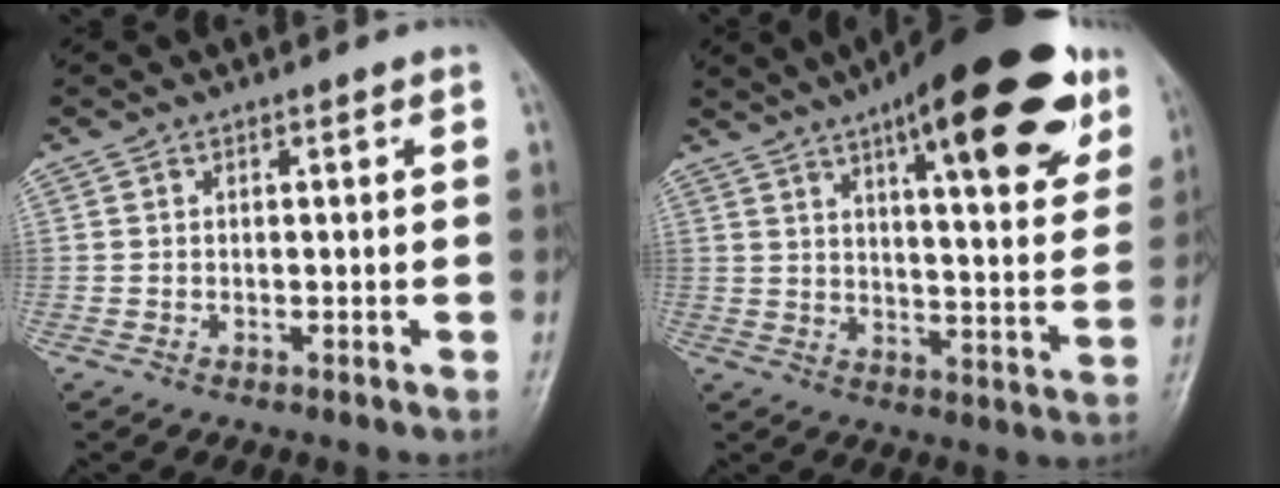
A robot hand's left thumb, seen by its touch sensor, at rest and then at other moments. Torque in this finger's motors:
{"motor_torque": [0.50, 0.64, 1.97, -0.80, 0.31]}